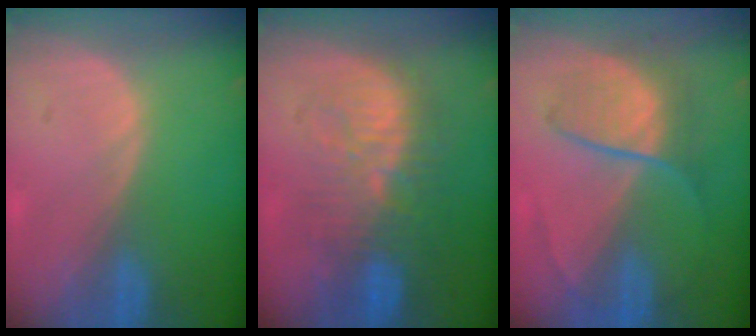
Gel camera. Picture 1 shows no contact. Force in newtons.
{"total": 10.0, "press": 9.5, "slide": 3.0}
{"total": 6.4, "press": 6.4, "slide": 0.7}